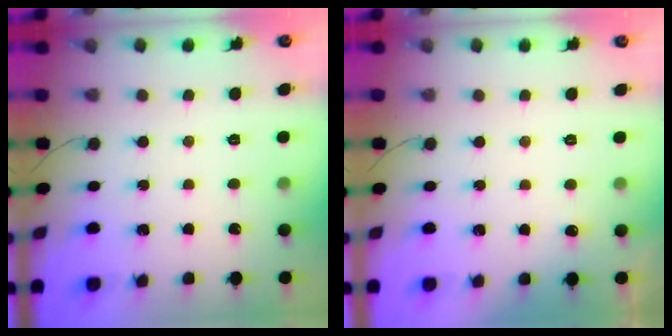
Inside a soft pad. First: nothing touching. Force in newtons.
{"total": 2.8, "press": 2.6, "slide": 1.2}